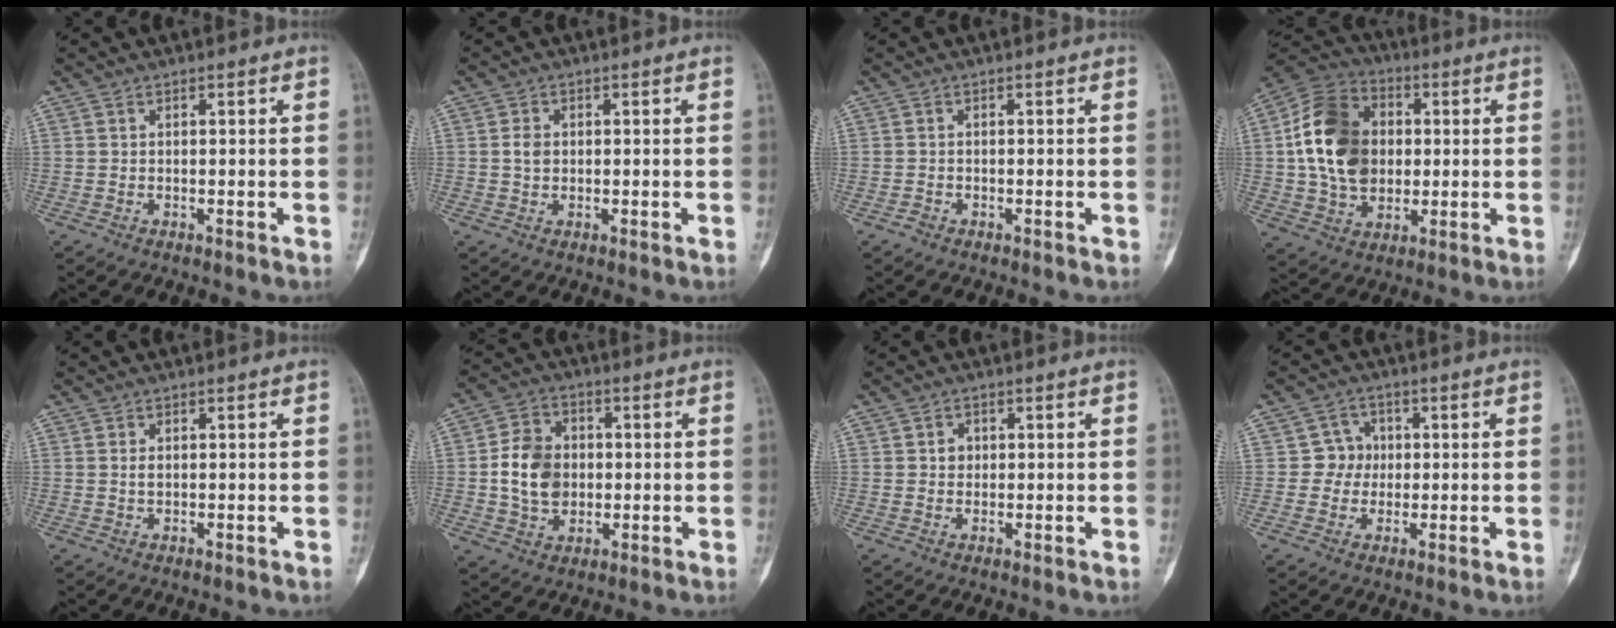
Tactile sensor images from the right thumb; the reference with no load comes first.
{"total": 2.2, "force": [0.2, 1.8, 1.2], "torque": [-0.016, 0.004, 0.004]}
{"total": 0.7, "force": [-0.5, 0.5, 0.1], "torque": [-0.001, 0.001, -0.015]}
{"total": 17.5, "force": [1.5, 13.2, 11.5], "torque": [-0.186, 0.014, 0.024]}
{"total": 0.9, "force": [0.1, 0.6, 0.7], "torque": [-0.009, 0.000, 0.003]}
{"total": 10.5, "force": [-0.1, 8.4, 6.3], "torque": [-0.090, 0.009, -0.003]}
{"total": 1.9, "force": [0.3, 1.7, 0.8], "torque": [-0.002, 0.002, 0.003]}
{"total": 4.4, "force": [0.1, 4.3, 0.9], "torque": [0.021, 0.012, -0.006]}